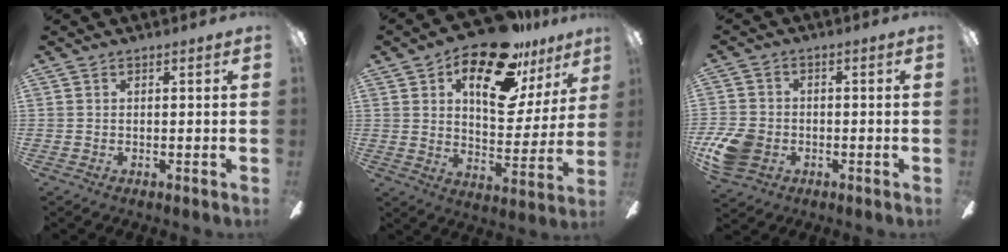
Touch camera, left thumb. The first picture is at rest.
{"total": 21.6, "force": [13.1, 10.1, 13.8], "torque": [-0.199, -0.072, 0.219]}
{"total": 9.2, "force": [-3.3, 7.0, 4.9], "torque": [-0.105, 0.021, -0.059]}